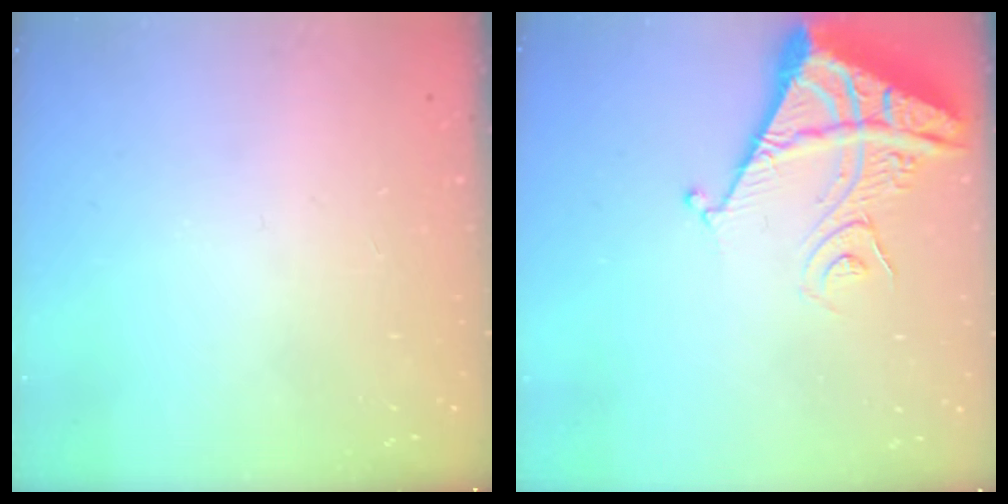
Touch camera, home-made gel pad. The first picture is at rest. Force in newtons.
{"total": 10.0, "press": 9.9, "slide": 1.3}